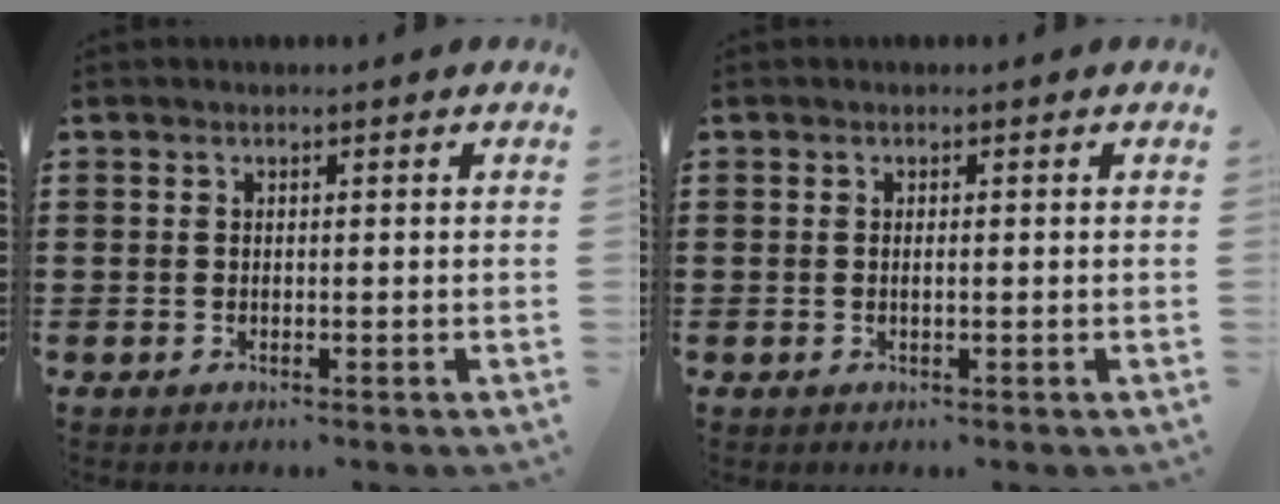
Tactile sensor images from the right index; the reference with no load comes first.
{"total": 0.6, "force": [0.0, 0.1, 0.6], "torque": [-0.012, -0.003, 0.000]}